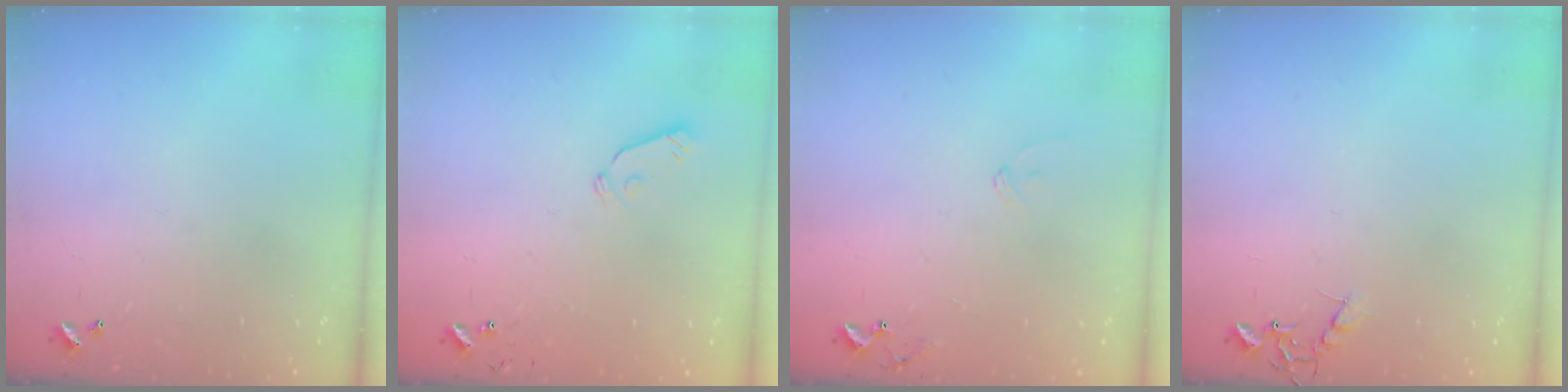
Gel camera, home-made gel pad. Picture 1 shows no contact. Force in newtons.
{"total": 5.9, "press": 5.9, "slide": 0.5}
{"total": 7.8, "press": 7.7, "slide": 0.5}
{"total": 6.8, "press": 6.8, "slide": 0.3}